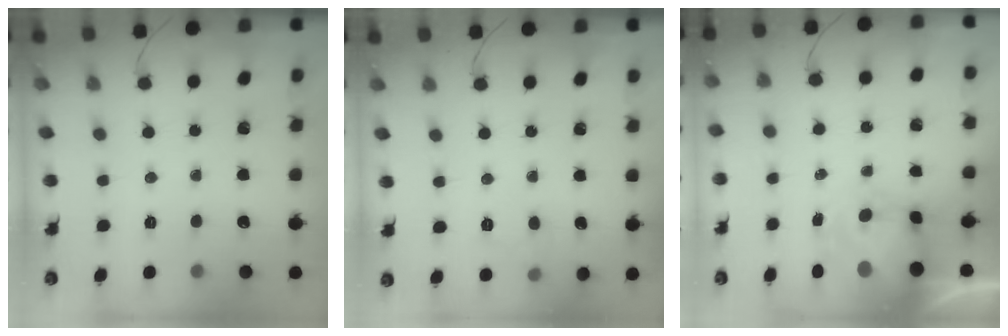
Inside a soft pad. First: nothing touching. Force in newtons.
{"total": 6.0, "press": 5.9, "slide": 1.3}
{"total": 8.0, "press": 7.9, "slide": 1.5}